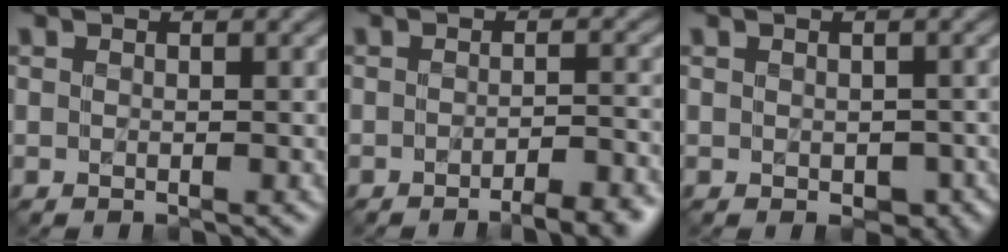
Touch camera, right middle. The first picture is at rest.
{"total": 4.4, "force": [-3.0, 1.1, 3.1], "torque": [-0.031, 0.004, -0.036]}
{"total": 2.4, "force": [-0.4, 1.6, 1.7], "torque": [-0.024, -0.011, 0.000]}